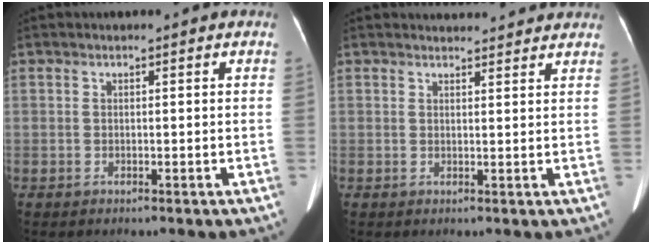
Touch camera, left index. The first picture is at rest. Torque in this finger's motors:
{"motor_torque": [-0.63, -1.50, -0.06, -0.01]}